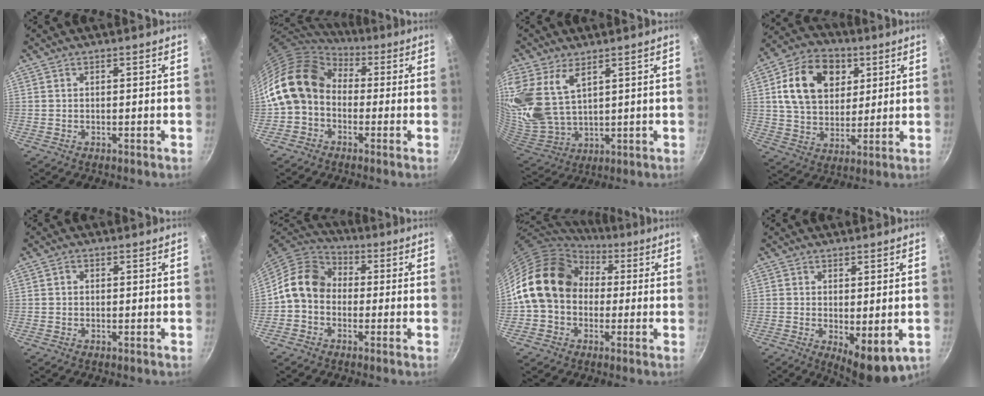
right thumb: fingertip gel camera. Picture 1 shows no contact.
{"total": 14.1, "force": [0.5, 11.2, 8.5], "torque": [-0.137, 0.036, -0.010]}
{"total": 18.1, "force": [8.3, 10.9, 11.8], "torque": [-0.273, -0.020, 0.182]}
{"total": 16.8, "force": [5.3, 12.3, 10.2], "torque": [-0.151, -0.002, 0.083]}
{"total": 1.1, "force": [0.1, 1.0, 0.5], "torque": [-0.007, 0.006, 0.001]}
{"total": 10.6, "force": [-0.4, 8.7, 6.0], "torque": [-0.078, 0.033, -0.032]}
{"total": 16.9, "force": [2.2, 13.5, 9.9], "torque": [-0.148, 0.039, 0.028]}
{"total": 7.2, "force": [-0.6, 3.1, 6.5], "torque": [-0.080, -0.020, 0.000]}